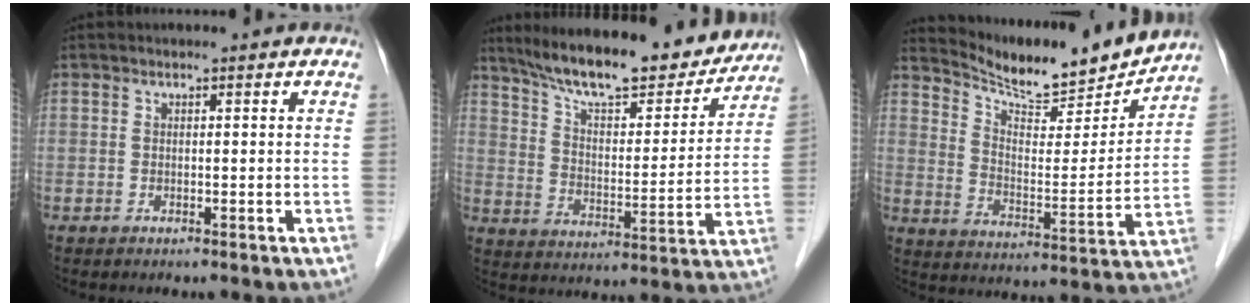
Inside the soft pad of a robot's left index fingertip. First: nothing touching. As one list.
[{"total": 20.7, "force": [18.1, 4.4, 9.1], "torque": [-0.142, -0.004, 0.265]}, {"total": 15.3, "force": [14.6, 1.5, 4.4], "torque": [-0.082, -0.022, 0.223]}]